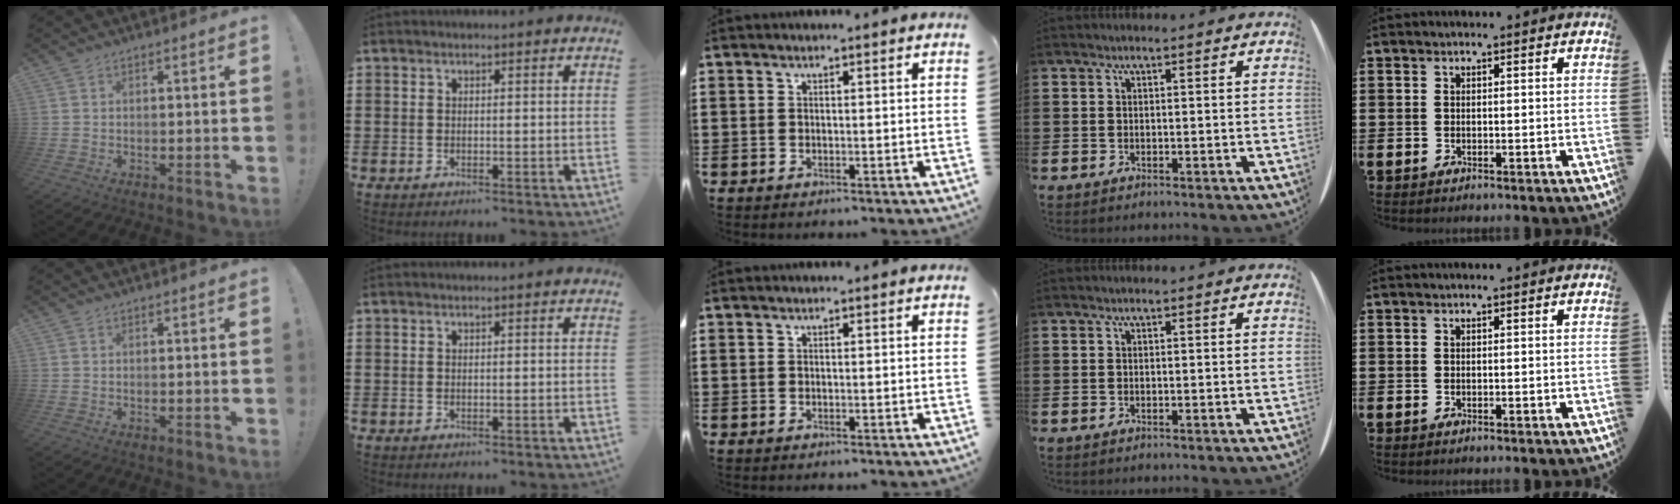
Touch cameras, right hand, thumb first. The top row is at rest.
{}